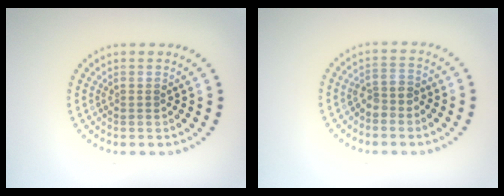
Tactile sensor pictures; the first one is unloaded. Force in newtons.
{"total": 1.6, "press": 1.3, "slide": 1.0}